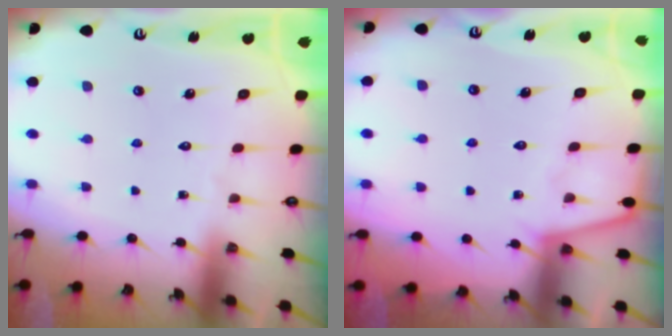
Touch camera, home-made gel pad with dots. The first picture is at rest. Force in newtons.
{"total": 3.4, "press": 3.4, "slide": 0.5}